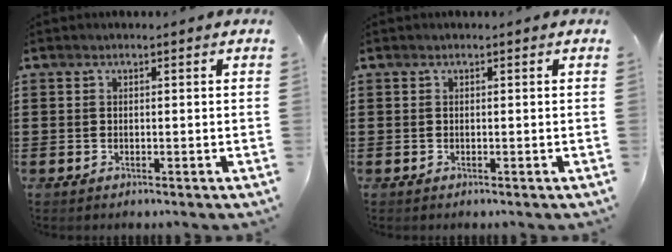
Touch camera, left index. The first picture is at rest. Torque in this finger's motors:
{"motor_torque": [-0.01, -0.01, 0.00, 0.00]}